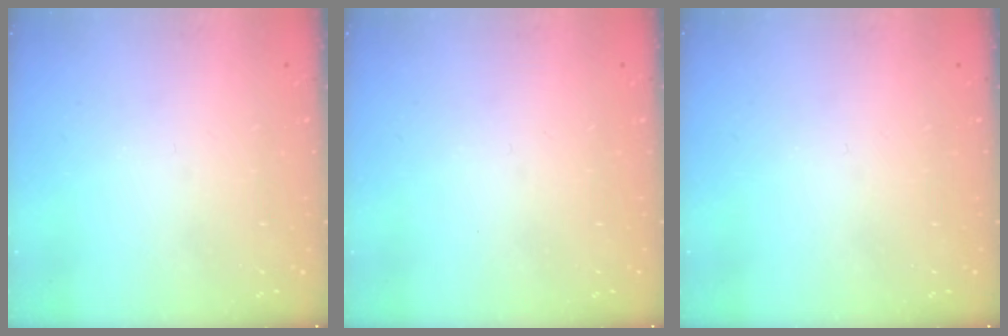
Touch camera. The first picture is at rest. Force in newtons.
{"total": 0.0}
{"total": 0.0}